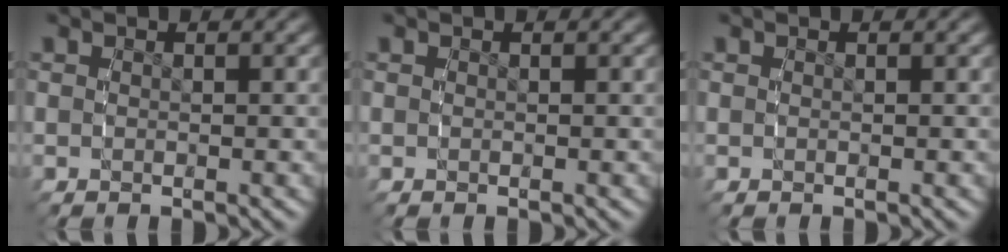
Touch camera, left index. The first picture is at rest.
{"total": 0.0}
{"total": 0.0}